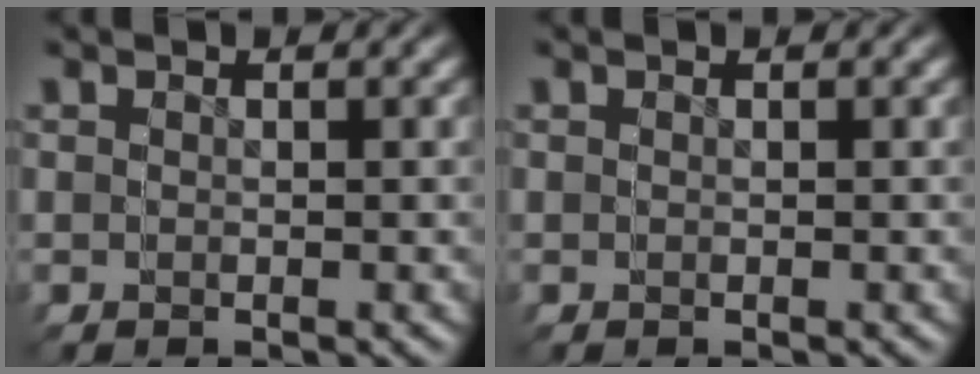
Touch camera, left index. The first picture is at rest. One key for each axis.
{"total": 0.0}